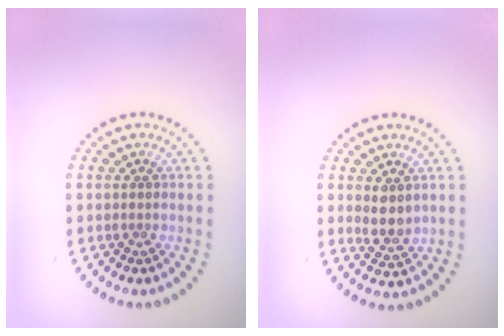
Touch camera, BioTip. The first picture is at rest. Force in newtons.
{"total": 2.4, "press": 2.1, "slide": 1.1}